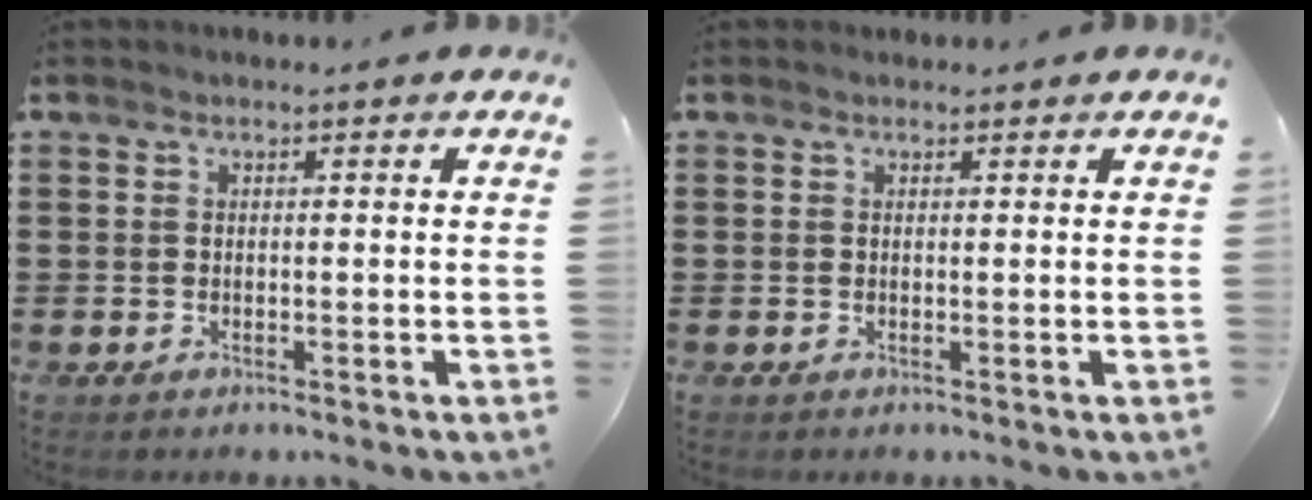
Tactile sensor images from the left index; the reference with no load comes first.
{"total": 0.7, "force": [0.6, 0.3, 0.0], "torque": [0.000, 0.002, 0.012]}